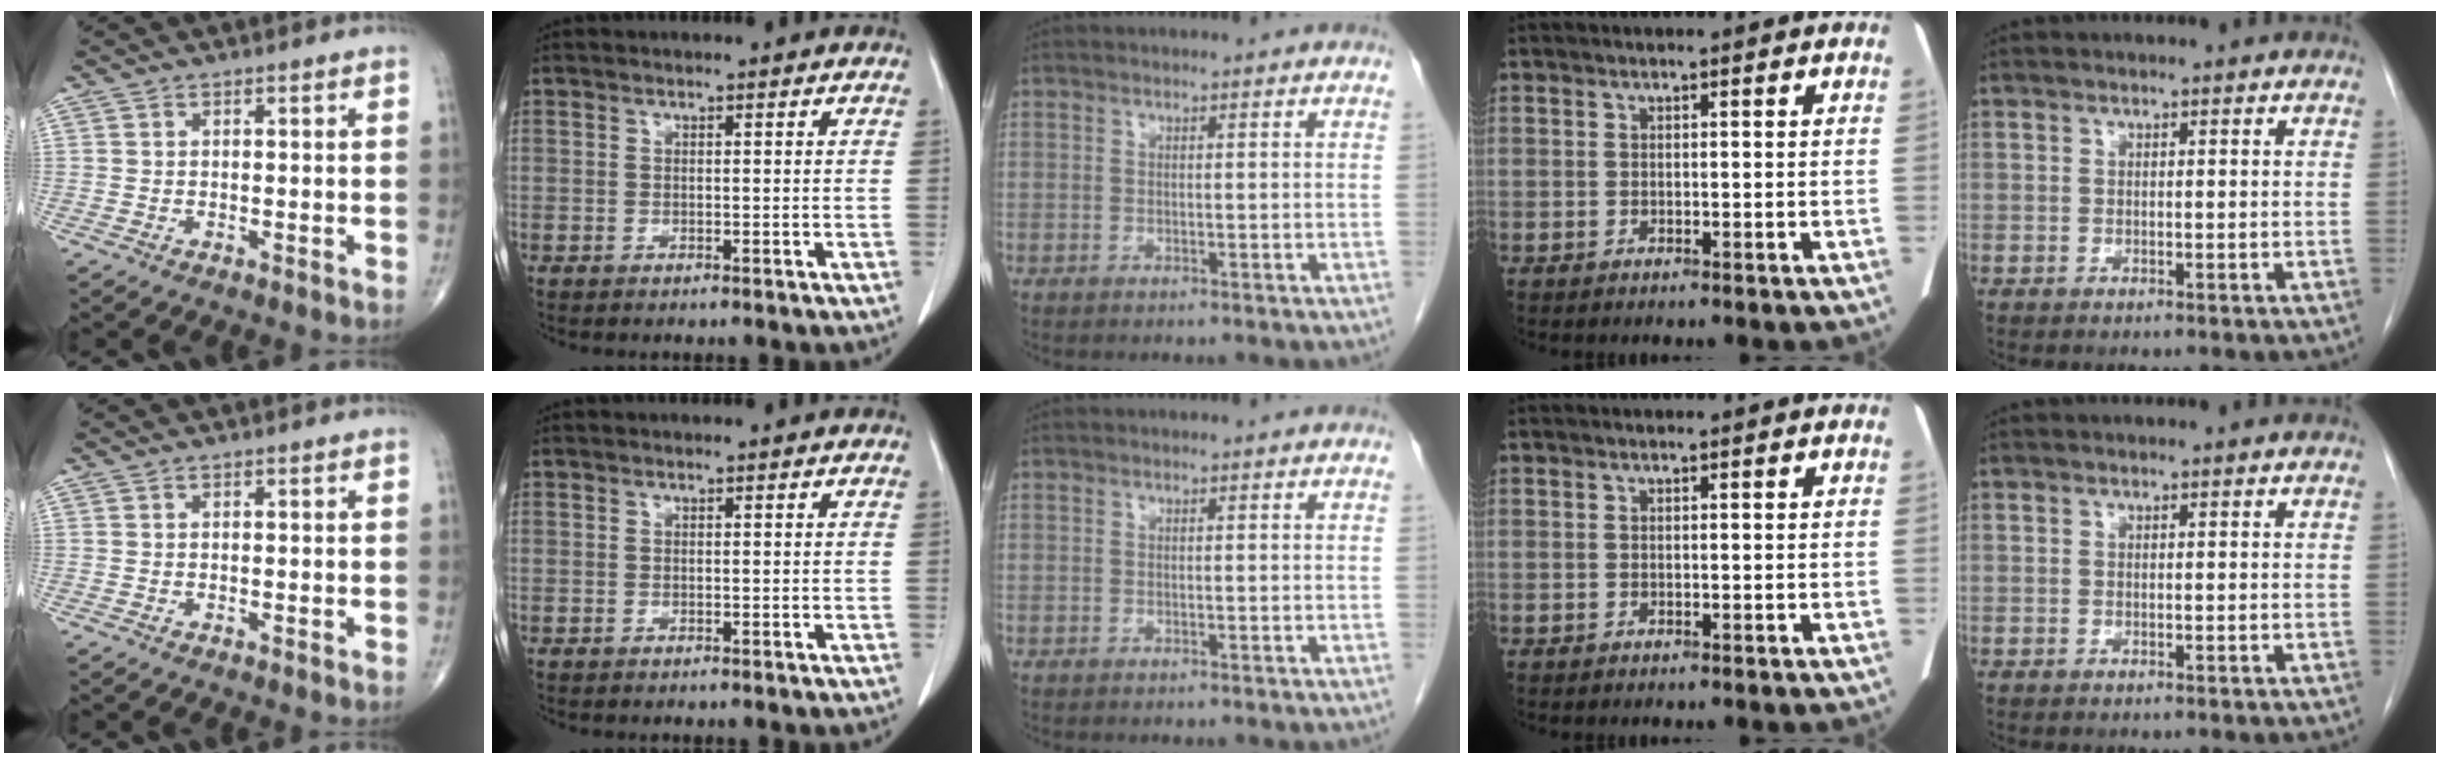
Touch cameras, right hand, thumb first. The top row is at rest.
{}